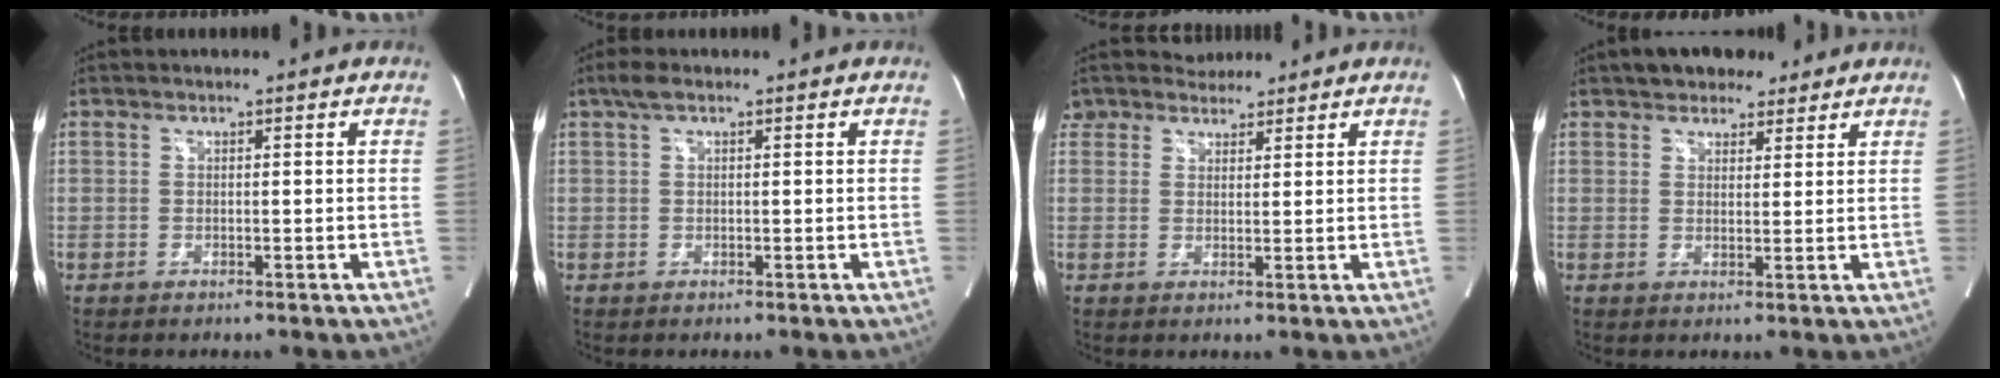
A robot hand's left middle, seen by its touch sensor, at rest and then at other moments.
{"total": 2.1, "force": [1.3, 0.8, 1.5], "torque": [-0.032, 0.019, 0.025]}
{"total": 5.3, "force": [4.7, 2.5, -0.1], "torque": [0.002, 0.024, 0.081]}
{"total": 6.5, "force": [5.1, 3.2, 2.5], "torque": [-0.031, 0.016, 0.083]}